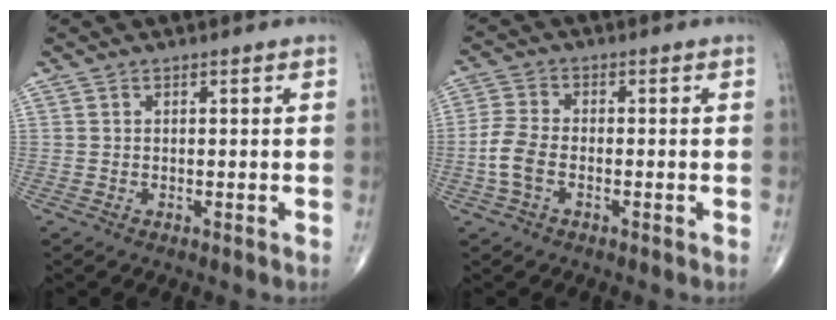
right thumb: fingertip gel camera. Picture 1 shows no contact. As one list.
[{"total": 5.5, "force": [-1.6, 3.2, 4.2], "torque": [-0.101, 0.013, -0.038]}]